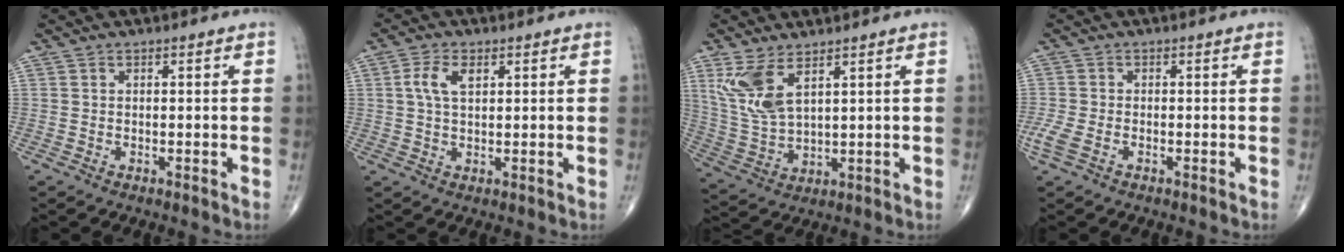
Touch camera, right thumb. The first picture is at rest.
{"total": 4.6, "force": [1.4, 2.5, 3.7], "torque": [-0.079, 0.005, 0.026]}
{"total": 9.1, "force": [4.8, 3.6, 6.8], "torque": [-0.149, -0.022, 0.111]}
{"total": 3.5, "force": [-1.5, 1.9, 2.6], "torque": [-0.076, 0.002, -0.031]}